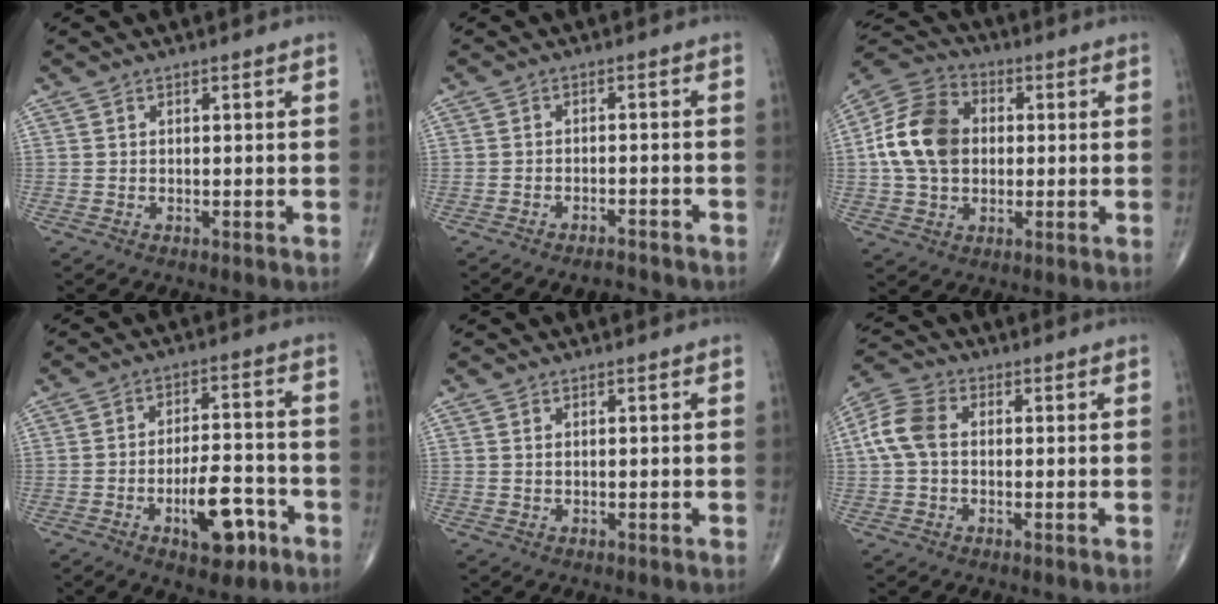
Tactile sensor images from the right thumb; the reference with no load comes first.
{"total": 4.4, "force": [-3.7, 1.5, 1.6], "torque": [-0.024, 0.017, -0.050]}
{"total": 14.3, "force": [0.8, 10.5, 9.7], "torque": [-0.168, 0.022, 0.006]}
{"total": 10.2, "force": [-4.5, 4.6, 7.9], "torque": [-0.104, 0.033, -0.065]}
{"total": 0.5, "force": [0.2, 0.2, 0.4], "torque": [-0.008, 0.001, 0.005]}
{"total": 7.4, "force": [0.5, 5.1, 5.4], "torque": [-0.120, 0.022, 0.002]}